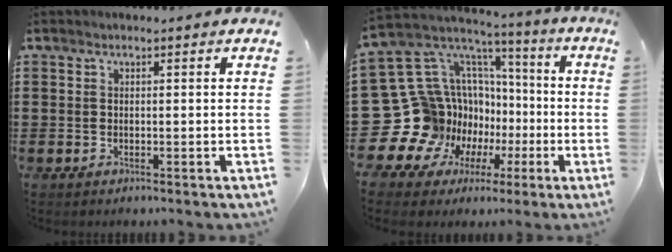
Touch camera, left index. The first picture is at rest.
{"total": 18.1, "force": [-1.8, 16.3, 7.5], "torque": [-0.205, -0.046, 0.028]}